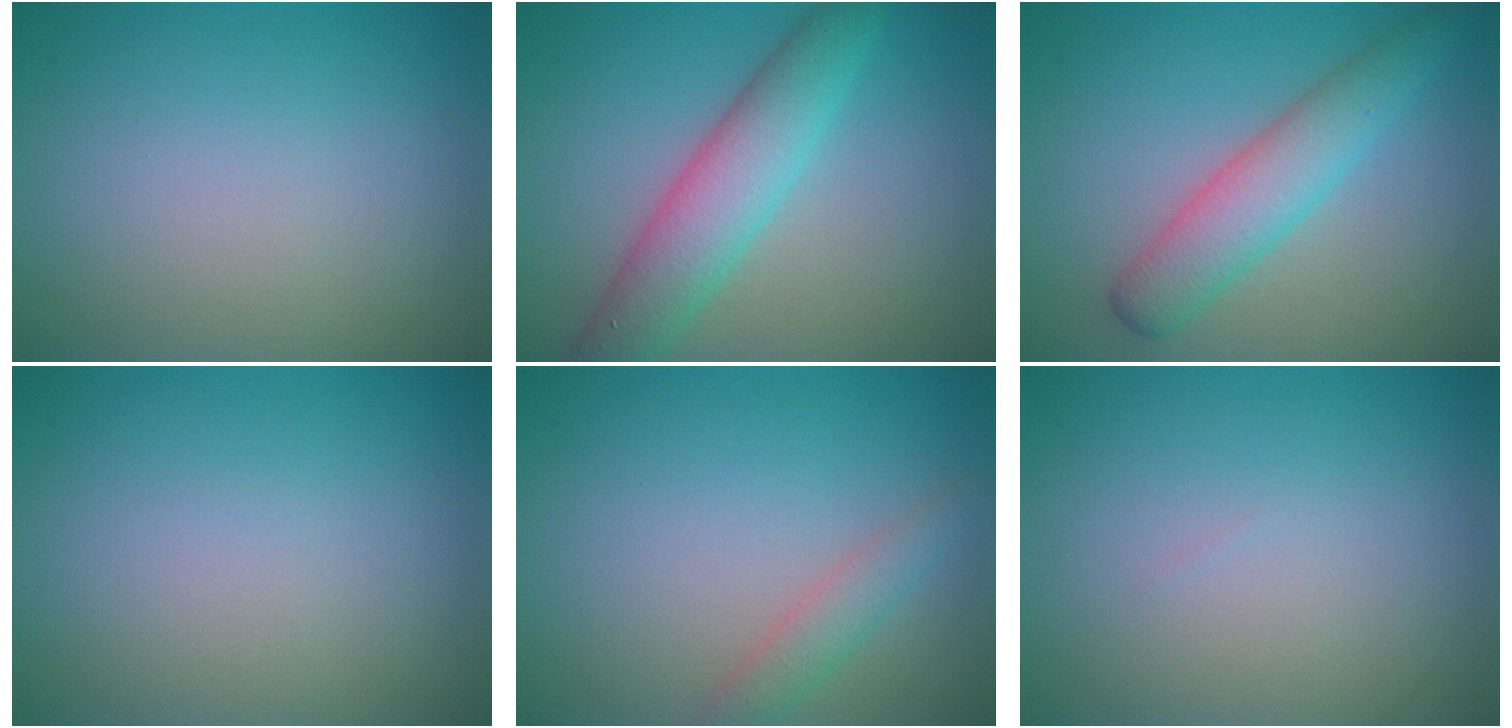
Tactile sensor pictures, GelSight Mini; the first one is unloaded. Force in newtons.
{"total": 5.5, "press": 5.5, "slide": 0.0}
{"total": 4.3, "press": 4.3, "slide": 0.2}
{"total": 0.0}
{"total": 1.8, "press": 1.8, "slide": 0.1}
{"total": 0.0}